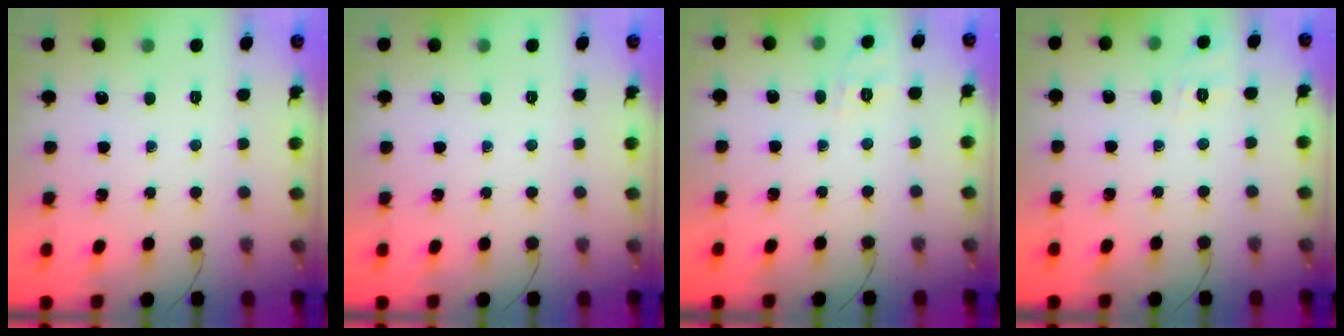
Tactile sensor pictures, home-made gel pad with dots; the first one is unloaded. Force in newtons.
{"total": 0.0}
{"total": 1.6, "press": 0.0, "slide": 1.6}
{"total": 2.0, "press": 0.2, "slide": 1.9}